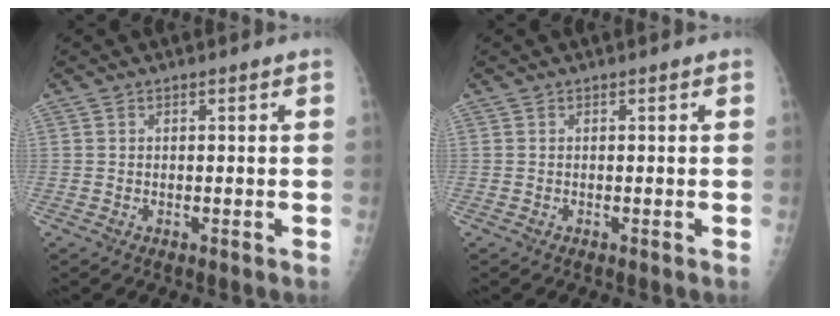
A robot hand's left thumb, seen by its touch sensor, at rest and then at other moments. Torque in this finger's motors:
{"motor_torque": [0.00, 0.00, 0.01, -0.01, 0.00]}